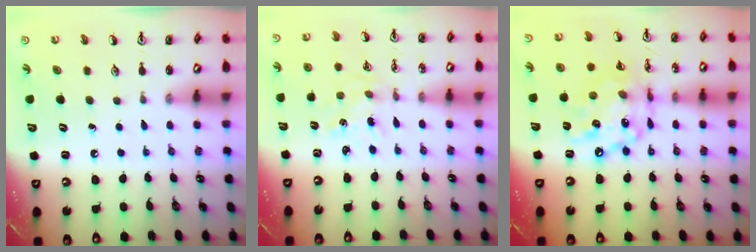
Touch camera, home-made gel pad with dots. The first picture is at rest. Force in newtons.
{"total": 1.2, "press": 1.2, "slide": 0.3}
{"total": 15.7, "press": 15.5, "slide": 1.8}